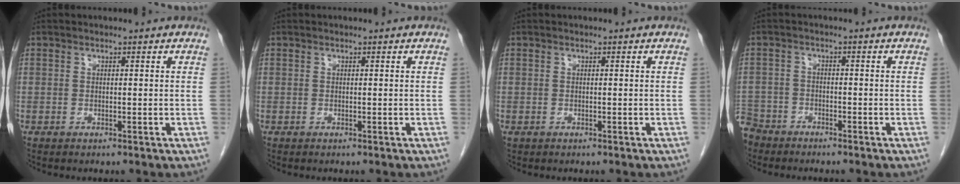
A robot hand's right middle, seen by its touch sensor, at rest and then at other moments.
{"total": 0.0}
{"total": 0.0}
{"total": 6.1, "force": [-5.2, 3.1, 0.2], "torque": [-0.013, -0.007, -0.104]}